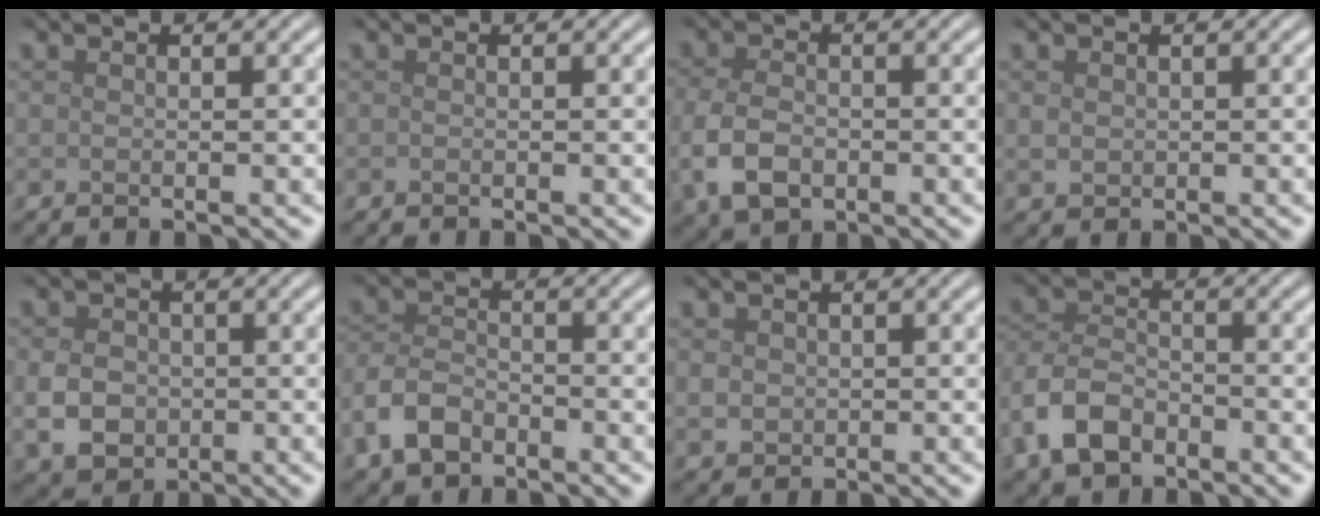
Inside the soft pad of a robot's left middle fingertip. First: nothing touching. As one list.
[{"total": 0.0}, {"total": 4.4, "force": [-1.4, 2.9, 3.0], "torque": [-0.071, -0.009, -0.032]}, {"total": 1.0, "force": [0.2, 0.9, 0.4], "torque": [-0.008, -0.003, 0.007]}, {"total": 3.7, "force": [-0.6, 3.0, 2.0], "torque": [-0.041, -0.003, -0.014]}, {"total": 3.8, "force": [-2.4, 2.2, 2.0], "torque": [-0.037, 0.001, -0.059]}, {"total": 1.4, "force": [0.1, 1.3, 0.5], "torque": [-0.010, -0.006, 0.003]}, {"total": 5.0, "force": [-2.9, 2.9, 2.7], "torque": [-0.058, 0.000, -0.067]}]